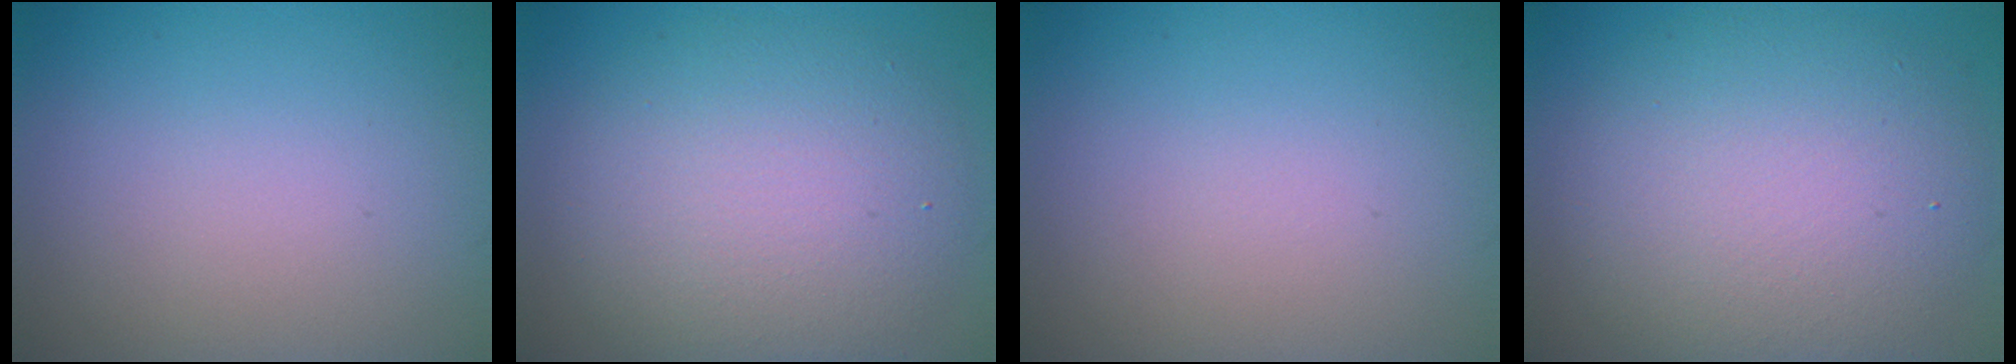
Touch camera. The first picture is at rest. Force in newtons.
{"total": 7.3, "press": 7.3, "slide": 0.4}
{"total": 0.0}
{"total": 8.9, "press": 8.9, "slide": 0.5}